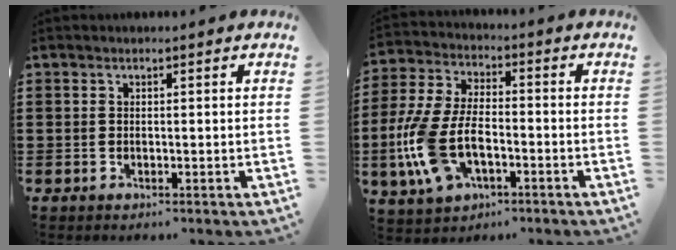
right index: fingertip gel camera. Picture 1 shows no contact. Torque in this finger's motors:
{"motor_torque": [2.14, 0.00, 1.05, 0.21]}